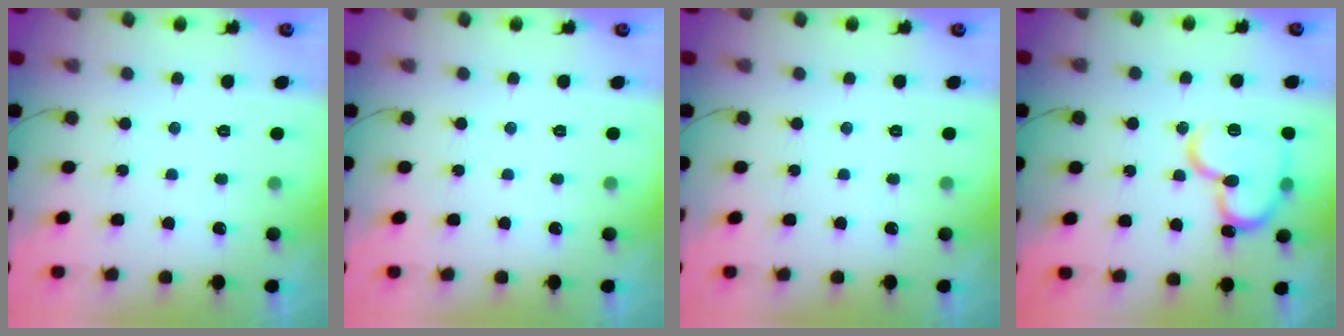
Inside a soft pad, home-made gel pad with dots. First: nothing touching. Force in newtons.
{"total": 0.0}
{"total": 0.0}
{"total": 16.6, "press": 16.5, "slide": 2.3}